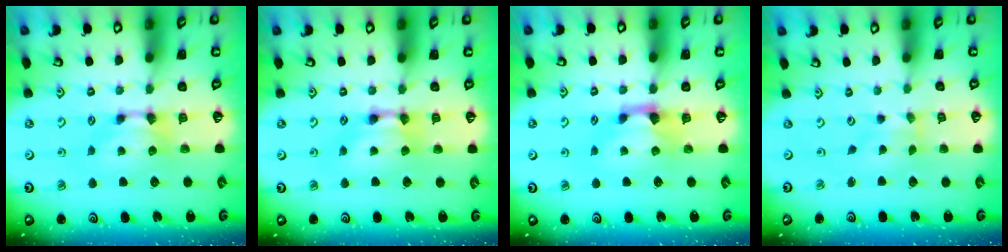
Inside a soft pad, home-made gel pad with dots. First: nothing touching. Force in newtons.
{"total": 2.0, "press": 2.0, "slide": 0.1}
{"total": 1.6, "press": 0.9, "slide": 1.3}
{"total": 2.4, "press": 2.2, "slide": 1.0}